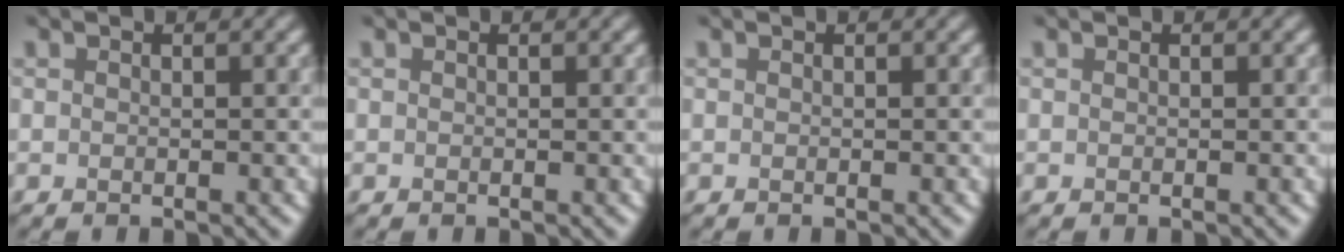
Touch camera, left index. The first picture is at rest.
{"total": 0.0}
{"total": 0.0}
{"total": 0.0}